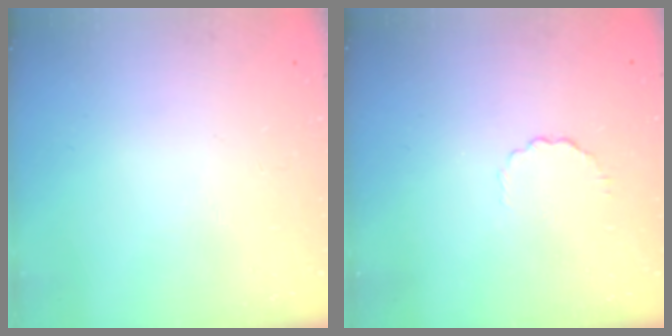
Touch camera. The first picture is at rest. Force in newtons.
{"total": 3.2, "press": 3.0, "slide": 1.2}